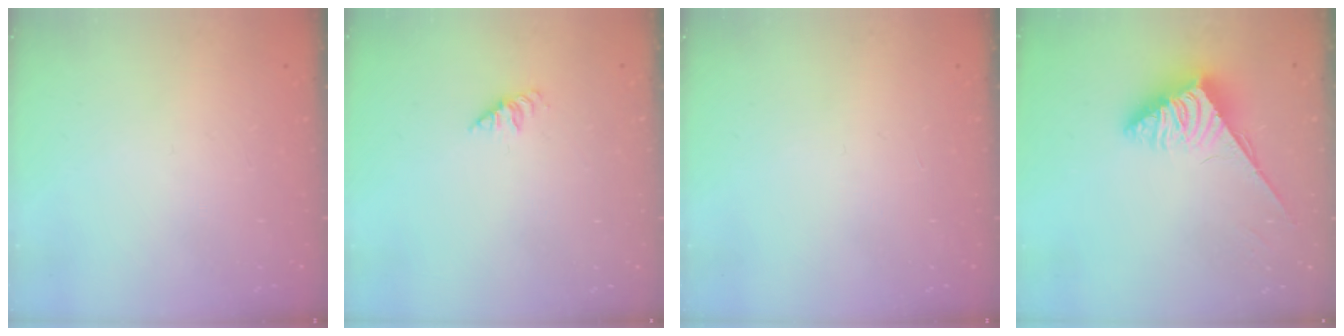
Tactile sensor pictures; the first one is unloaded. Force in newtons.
{"total": 1.9, "press": 1.9, "slide": 0.3}
{"total": 0.0}
{"total": 3.7, "press": 3.6, "slide": 0.6}